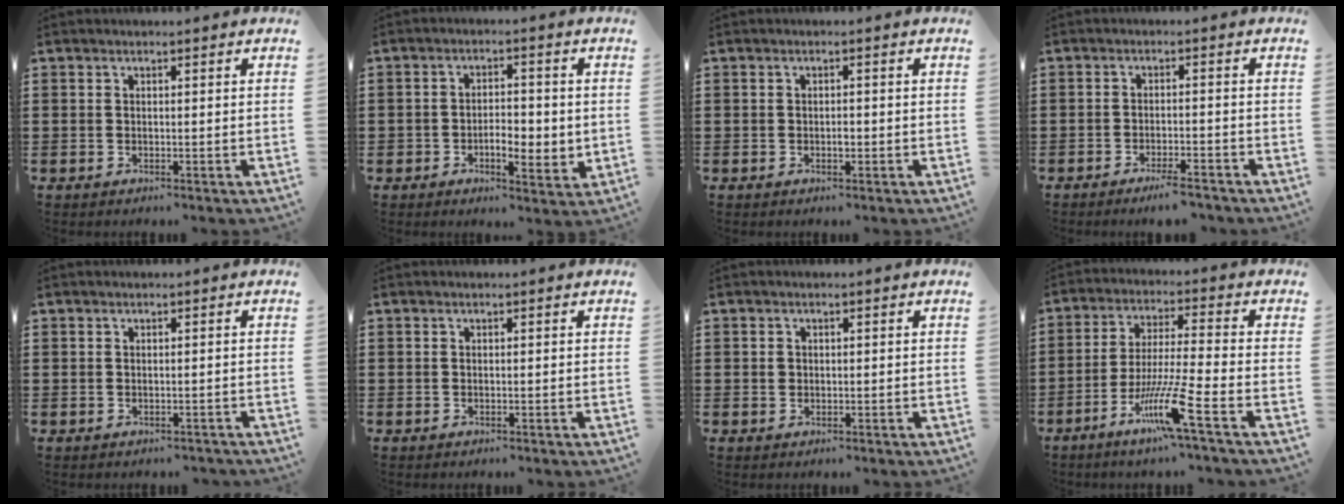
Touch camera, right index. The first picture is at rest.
{"total": 4.8, "force": [-1.2, 2.8, 3.7], "torque": [-0.063, 0.004, -0.026]}
{"total": 1.2, "force": [-0.3, 0.5, 1.0], "torque": [-0.019, -0.001, -0.006]}
{"total": 3.3, "force": [-2.8, 0.1, 1.8], "torque": [-0.037, -0.004, -0.056]}
{"total": 0.6, "force": [-0.3, 0.6, 0.0], "torque": [-0.003, 0.002, -0.007]}
{"total": 0.0}
{"total": 0.8, "force": [0.2, 0.8, 0.3], "torque": [-0.007, 0.005, 0.003]}
{"total": 10.2, "force": [-5.7, 0.0, 8.4], "torque": [-0.171, -0.008, -0.110]}